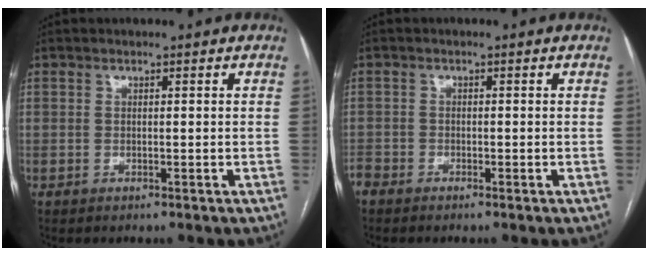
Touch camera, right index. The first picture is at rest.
{"total": 1.8, "force": [-1.5, 0.9, 0.2], "torque": [-0.005, -0.001, -0.028]}